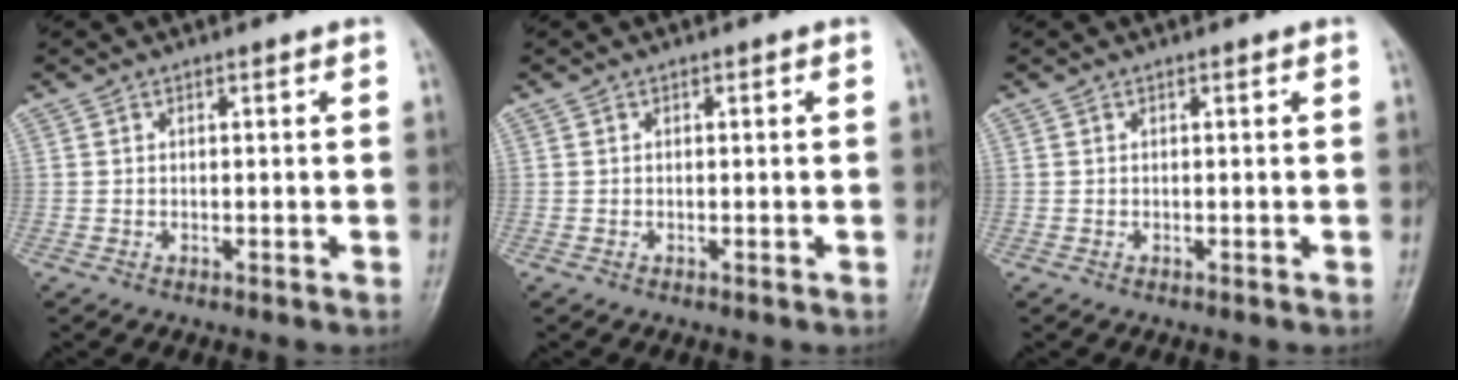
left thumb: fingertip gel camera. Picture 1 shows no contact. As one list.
[{"total": 0.0}, {"total": 0.0}]